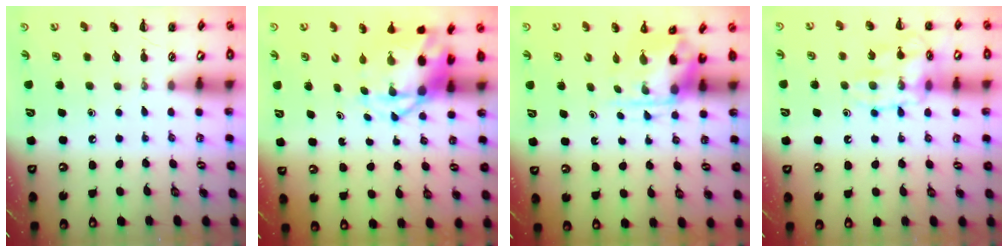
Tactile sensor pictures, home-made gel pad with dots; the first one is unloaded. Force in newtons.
{"total": 7.2, "press": 6.9, "slide": 2.1}
{"total": 5.5, "press": 5.4, "slide": 0.9}
{"total": 14.2, "press": 14.2, "slide": 1.2}